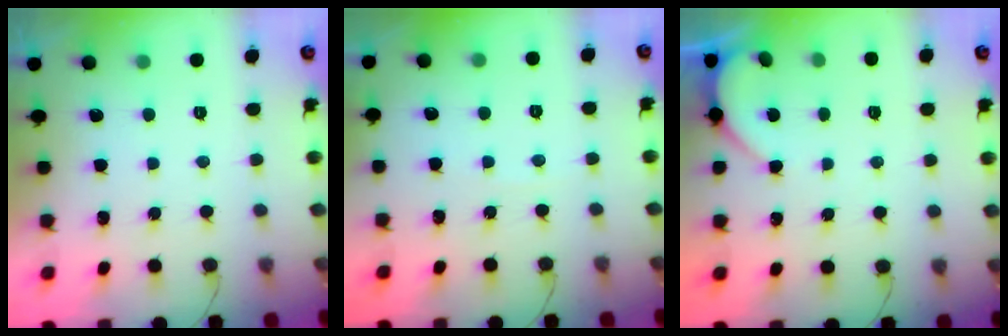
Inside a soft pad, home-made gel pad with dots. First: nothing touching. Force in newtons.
{"total": 1.7, "press": 1.7, "slide": 0.2}
{"total": 3.0, "press": 3.0, "slide": 0.2}